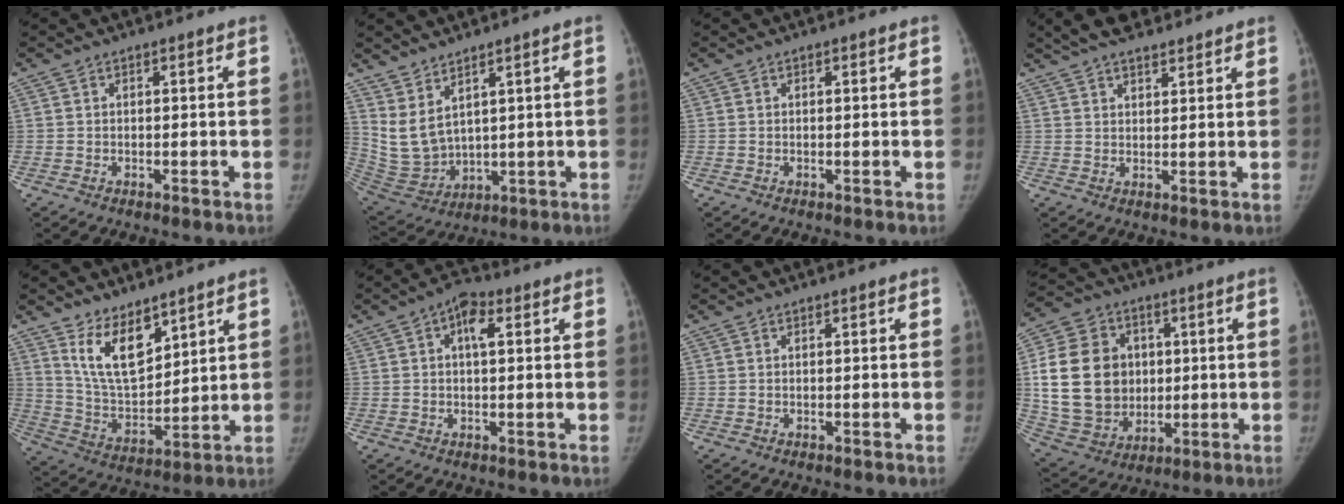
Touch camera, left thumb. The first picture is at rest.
{"total": 8.7, "force": [4.9, 4.3, 5.8], "torque": [-0.103, -0.034, 0.125]}
{"total": 0.0}
{"total": 9.5, "force": [7.6, 3.6, 4.4], "torque": [-0.049, 0.001, 0.129]}
{"total": 11.7, "force": [7.3, 5.6, 7.2], "torque": [-0.097, -0.059, 0.152]}
{"total": 5.0, "force": [1.4, 2.5, 4.1], "torque": [-0.064, 0.011, 0.016]}
{"total": 0.0}
{"total": 20.6, "force": [2.4, 16.7, 11.9], "torque": [-0.209, 0.006, 0.060]}